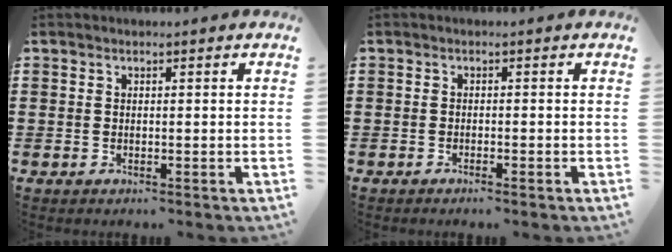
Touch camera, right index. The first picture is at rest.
{"total": 0.8, "force": [-0.7, -0.1, 0.4], "torque": [-0.009, -0.003, -0.013]}